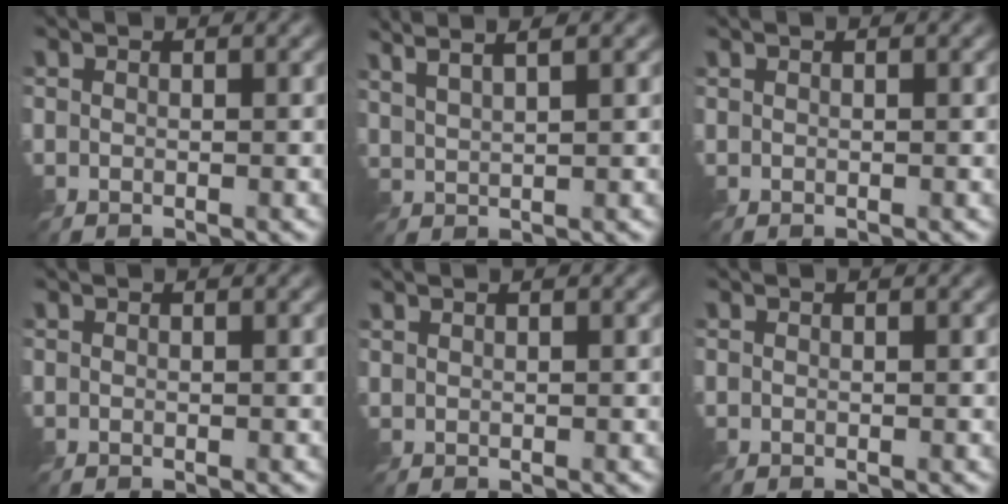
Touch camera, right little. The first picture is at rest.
{"total": 5.1, "force": [3.5, 1.7, 3.3], "torque": [-0.035, 0.026, 0.035]}
{"total": 0.0}
{"total": 0.0}
{"total": 0.7, "force": [0.6, 0.2, 0.3], "torque": [-0.006, -0.001, 0.007]}
{"total": 0.0}